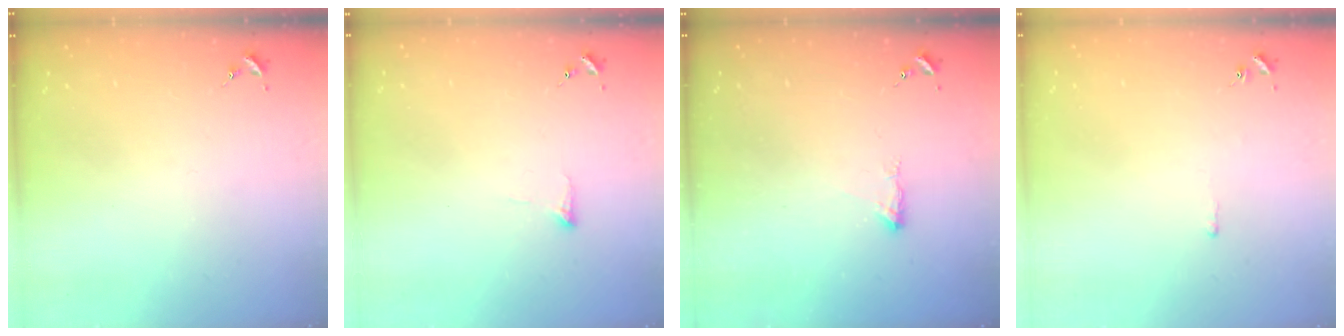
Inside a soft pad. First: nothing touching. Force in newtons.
{"total": 4.9, "press": 4.7, "slide": 1.1}
{"total": 3.7, "press": 3.7, "slide": 0.7}
{"total": 2.6, "press": 2.6, "slide": 0.4}